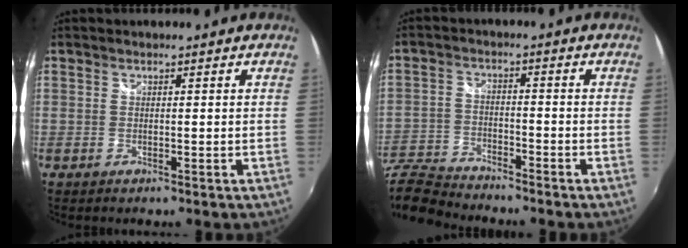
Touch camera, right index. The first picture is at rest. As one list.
[{"total": 11.4, "force": [-10.2, 3.3, 3.8], "torque": [-0.114, -0.010, -0.202]}]